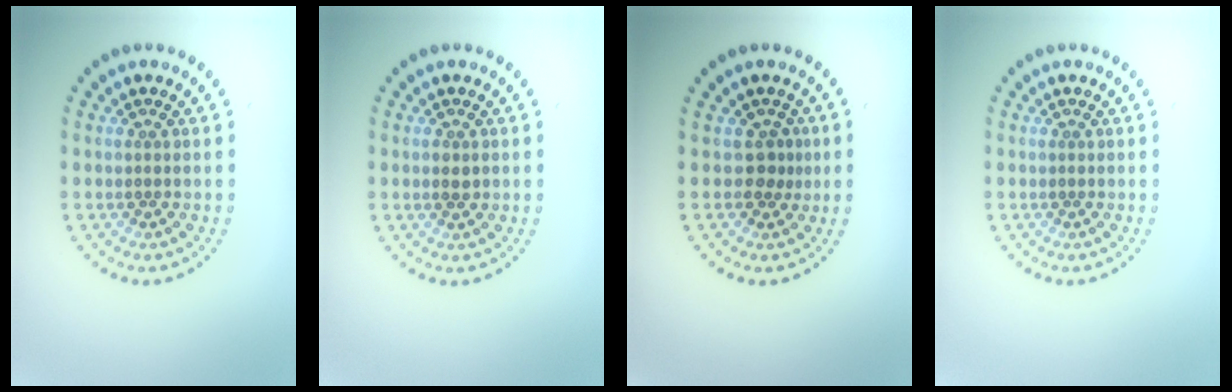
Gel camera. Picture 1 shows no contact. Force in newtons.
{"total": 1.0, "press": 1.0, "slide": 0.2}
{"total": 1.6, "press": 1.2, "slide": 1.1}
{"total": 0.0}